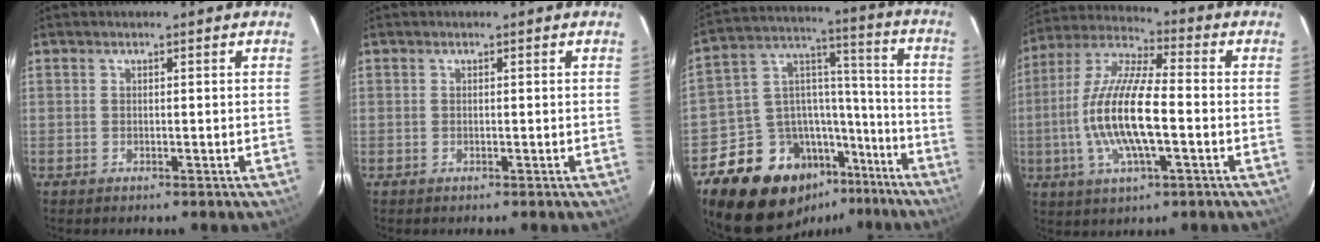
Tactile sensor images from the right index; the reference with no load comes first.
{"total": 0.0}
{"total": 21.4, "force": [-14.4, 13.1, 9.0], "torque": [-0.192, 0.065, -0.207]}
{"total": 15.9, "force": [-2.7, 4.3, 15.1], "torque": [-0.302, 0.000, -0.057]}